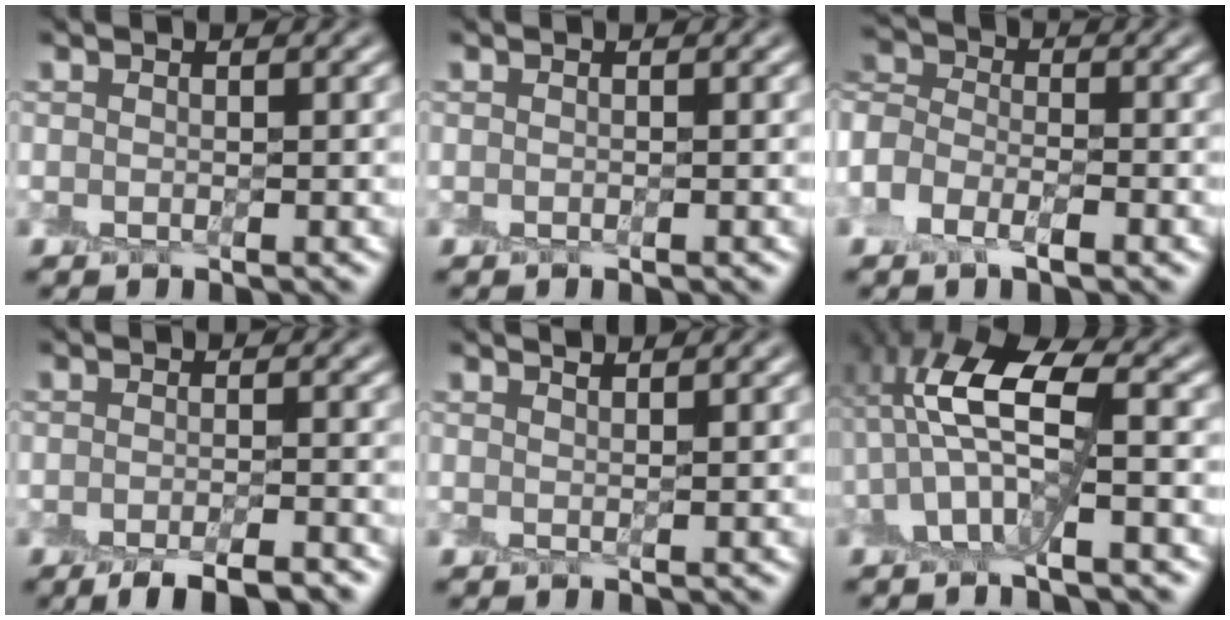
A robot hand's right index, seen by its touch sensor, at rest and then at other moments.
{"total": 0.0}
{"total": 4.7, "force": [-2.1, 2.9, 3.1], "torque": [-0.066, 0.005, -0.049]}
{"total": 4.0, "force": [-2.8, 1.0, 2.7], "torque": [-0.031, -0.001, -0.047]}
{"total": 1.8, "force": [1.6, 0.4, 0.7], "torque": [0.000, 0.005, 0.011]}
{"total": 7.3, "force": [0.3, 3.1, 6.5], "torque": [-0.133, 0.021, -0.002]}